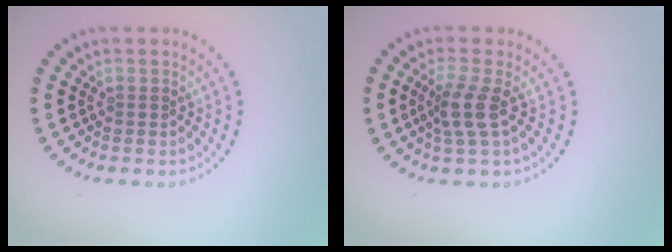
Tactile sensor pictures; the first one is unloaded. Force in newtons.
{"total": 2.8, "press": 2.1, "slide": 1.8}